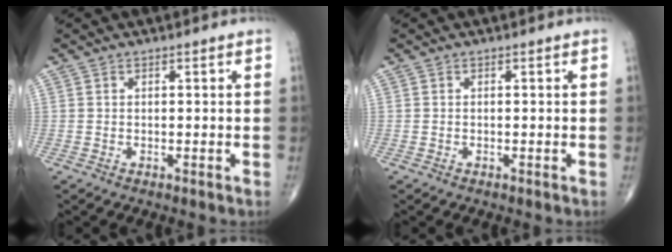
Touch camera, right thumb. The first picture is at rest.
{"total": 0.0}